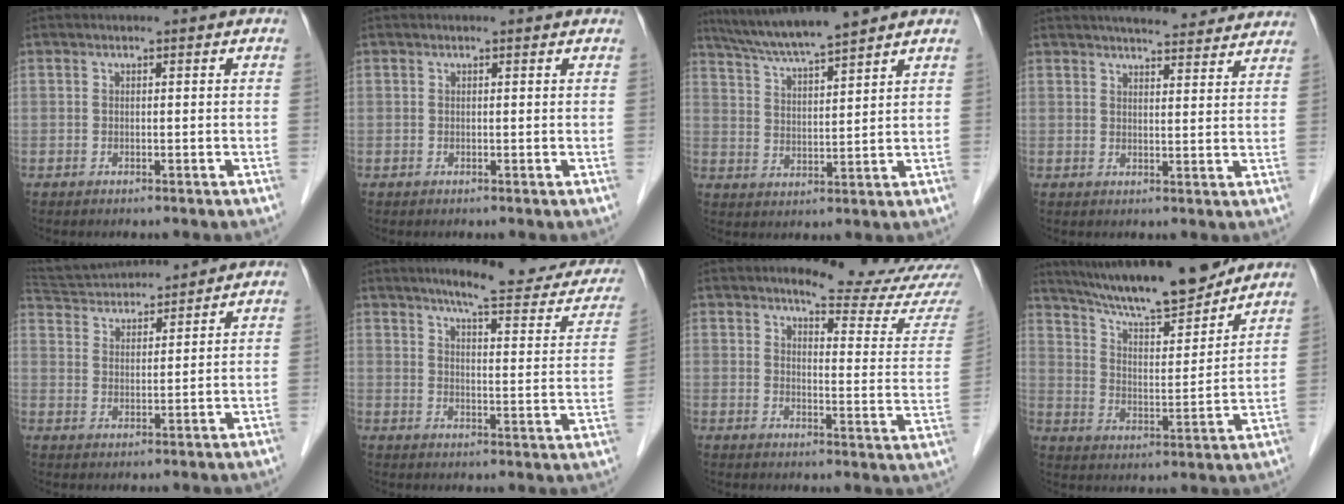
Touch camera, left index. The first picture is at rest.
{"total": 0.6, "force": [0.6, 0.2, 0.1], "torque": [-0.007, -0.001, 0.004]}
{"total": 10.3, "force": [9.0, -0.2, 5.0], "torque": [-0.091, 0.019, 0.156]}
{"total": 15.0, "force": [13.7, 2.6, 5.5], "torque": [-0.059, 0.015, 0.163]}
{"total": 11.2, "force": [10.7, 1.5, 2.9], "torque": [-0.061, 0.029, 0.184]}
{"total": 18.0, "force": [15.5, 2.8, 8.6], "torque": [-0.090, -0.027, 0.178]}
{"total": 14.9, "force": [14.2, -0.1, 4.6], "torque": [-0.057, -0.100, 0.152]}
{"total": 17.2, "force": [15.1, 1.8, 7.9], "torque": [-0.132, 0.001, 0.245]}